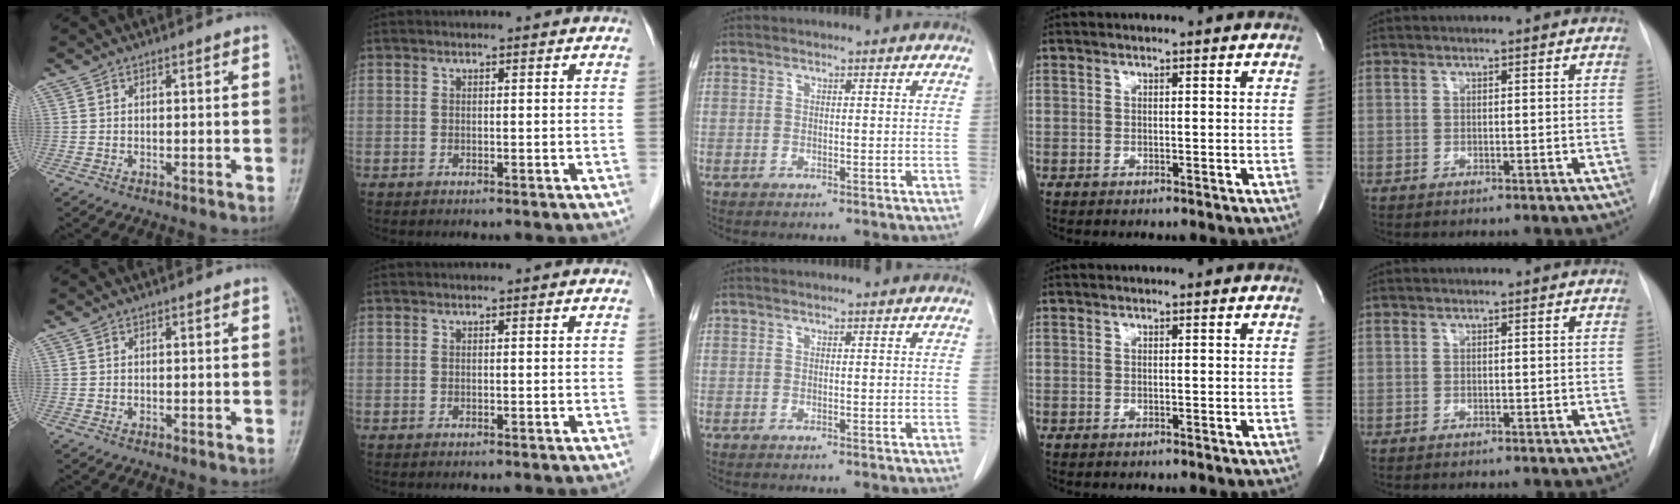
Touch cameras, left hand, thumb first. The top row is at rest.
{}